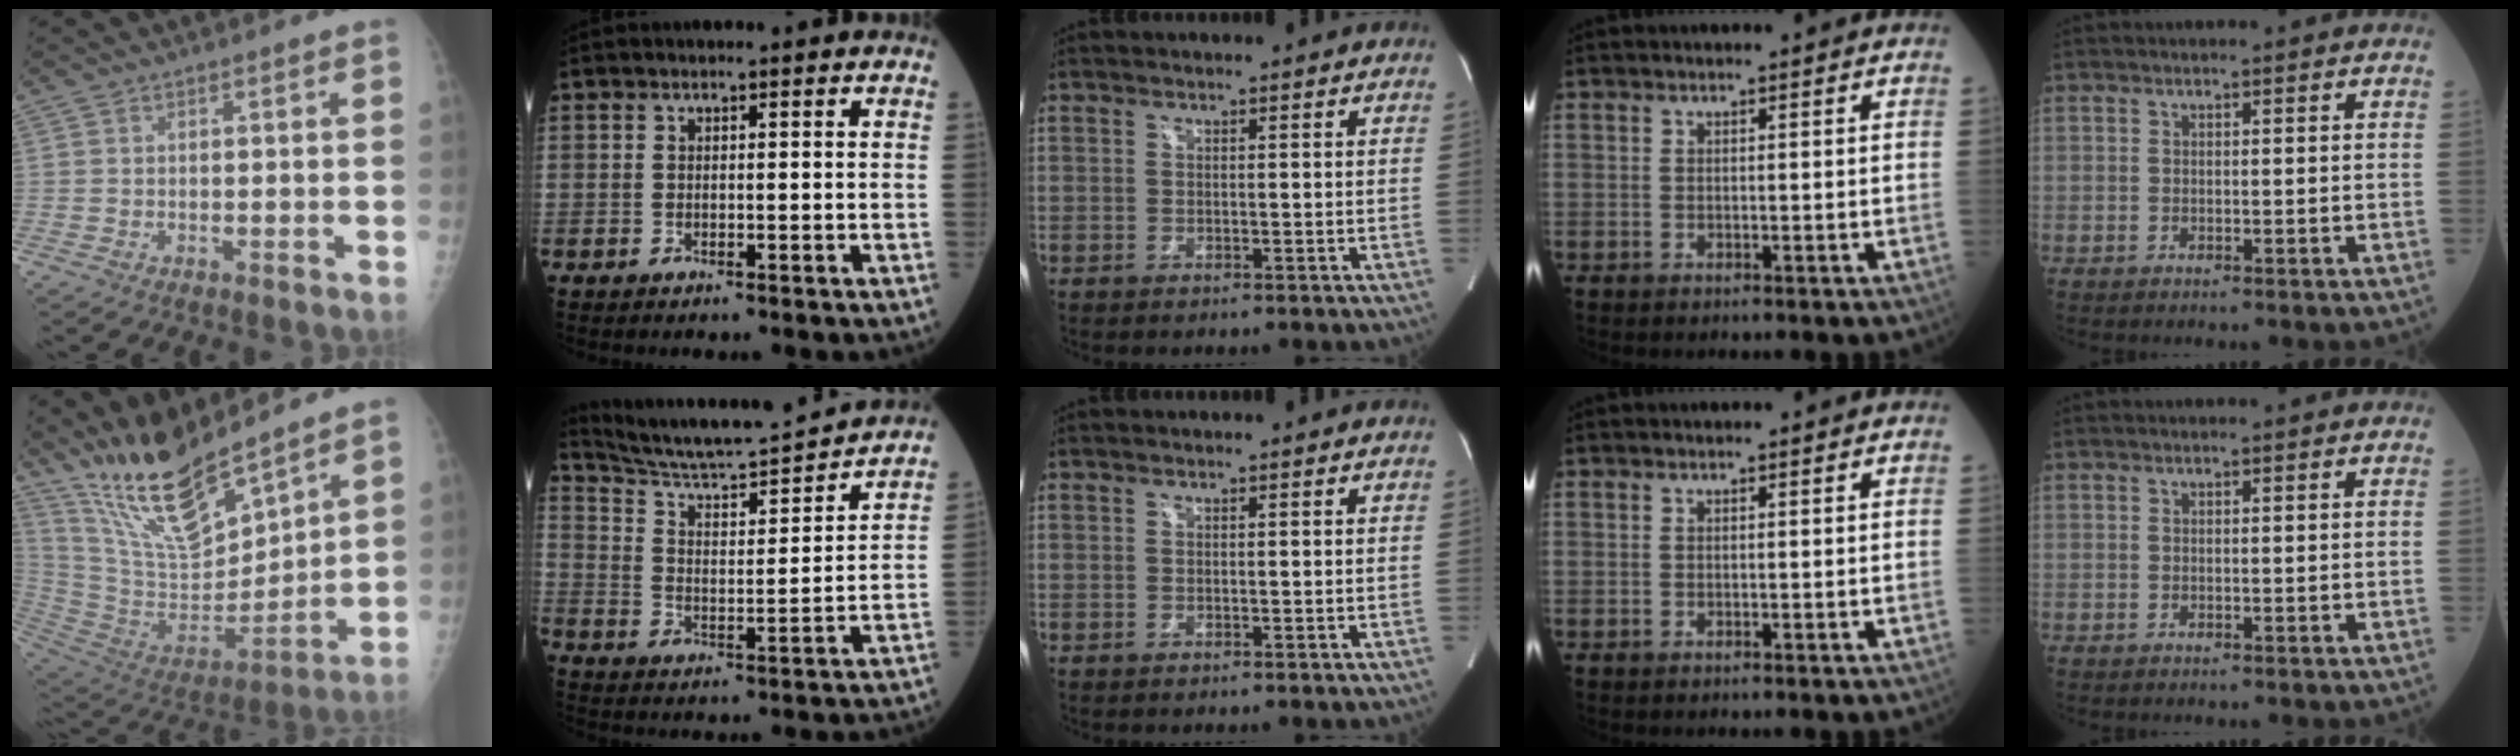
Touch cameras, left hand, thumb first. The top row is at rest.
{"thumb": {"total": 19.6, "force": [15.8, 5.1, 10.4], "torque": [-0.153, -0.096, 0.307]}, "index": {"total": 17.2, "force": [16.4, -0.7, 5.1], "torque": [-0.099, -0.017, 0.253]}}